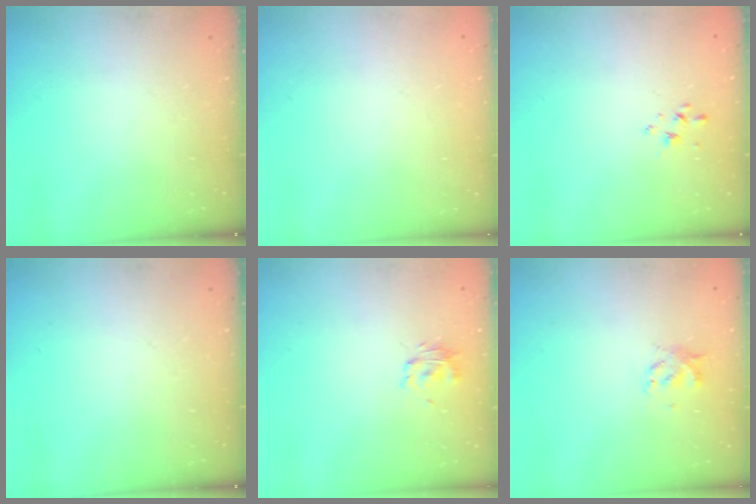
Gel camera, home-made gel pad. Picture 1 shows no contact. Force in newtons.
{"total": 1.6, "press": 1.6, "slide": 0.1}
{"total": 2.0, "press": 1.9, "slide": 0.6}
{"total": 0.0}
{"total": 2.9, "press": 2.8, "slide": 0.7}
{"total": 2.8, "press": 2.8, "slide": 0.6}